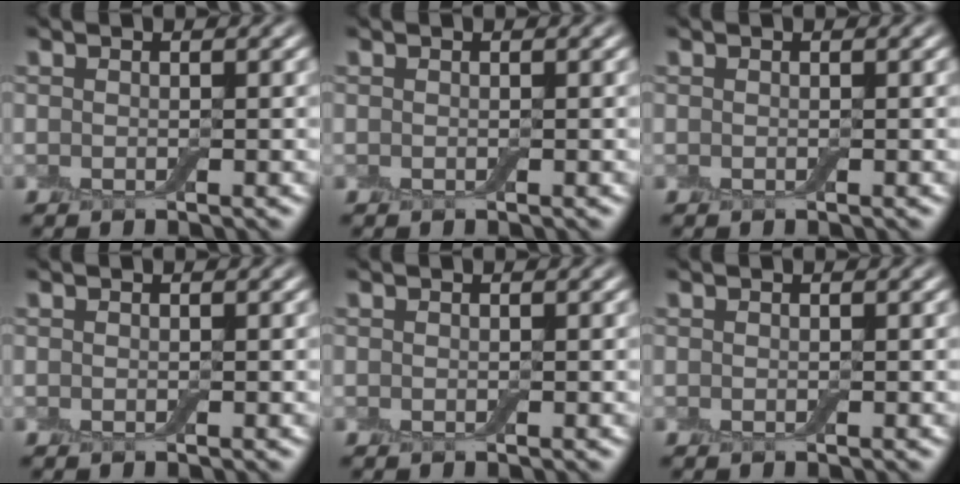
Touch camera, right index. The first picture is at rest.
{"total": 0.0}
{"total": 0.0}
{"total": 0.0}
{"total": 0.0}
{"total": 0.0}